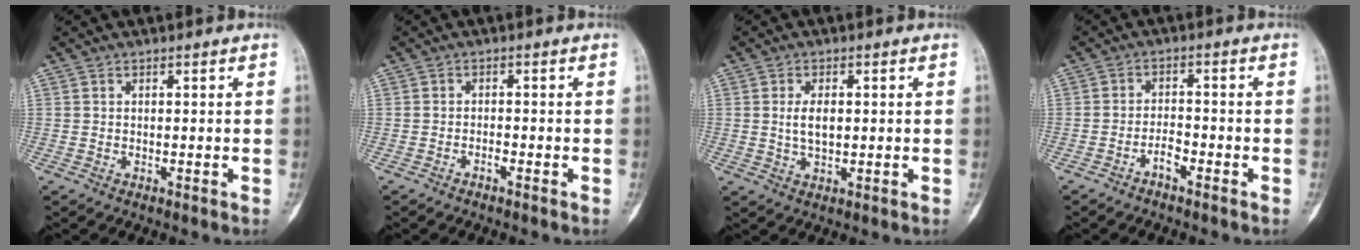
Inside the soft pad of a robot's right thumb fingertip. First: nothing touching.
{"total": 1.2, "force": [-0.9, 0.3, 0.6], "torque": [-0.010, 0.009, -0.018]}
{"total": 4.1, "force": [0.4, 2.1, 3.5], "torque": [-0.059, -0.003, 0.009]}
{"total": 3.0, "force": [-2.2, 0.9, 1.8], "torque": [-0.029, 0.019, -0.042]}